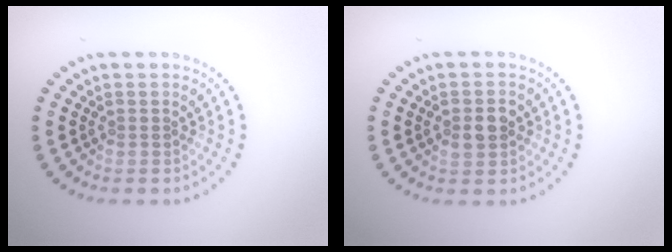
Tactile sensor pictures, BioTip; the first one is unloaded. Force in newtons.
{"total": 2.2, "press": 2.2, "slide": 0.2}